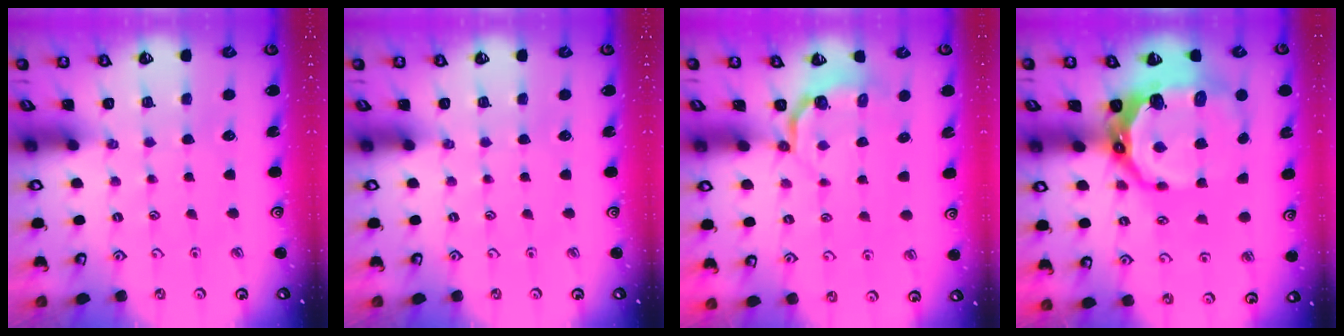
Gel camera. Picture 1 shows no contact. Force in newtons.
{"total": 0.0}
{"total": 3.9, "press": 2.5, "slide": 3.0}
{"total": 15.7, "press": 14.8, "slide": 5.3}